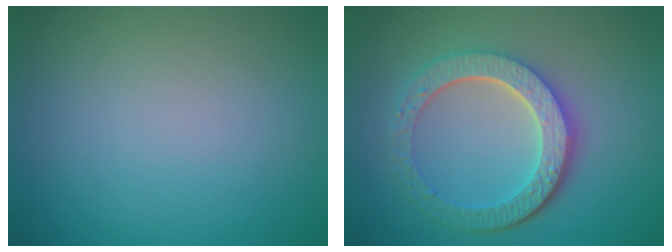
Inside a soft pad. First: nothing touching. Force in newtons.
{"total": 5.9, "press": 4.6, "slide": 3.7}